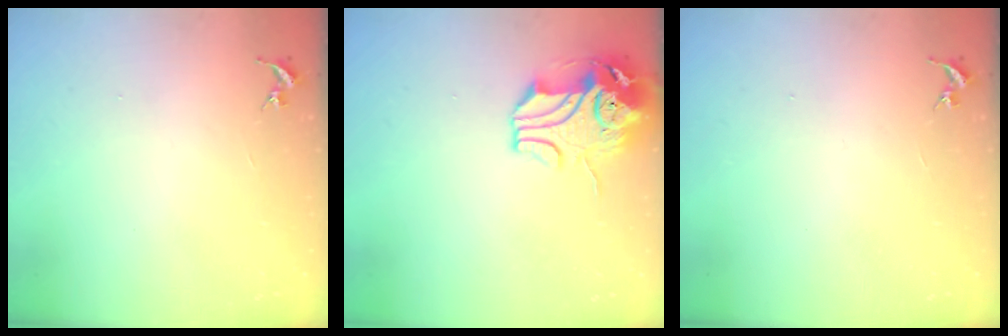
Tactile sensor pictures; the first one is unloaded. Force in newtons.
{"total": 11.8, "press": 11.6, "slide": 2.0}
{"total": 0.0}